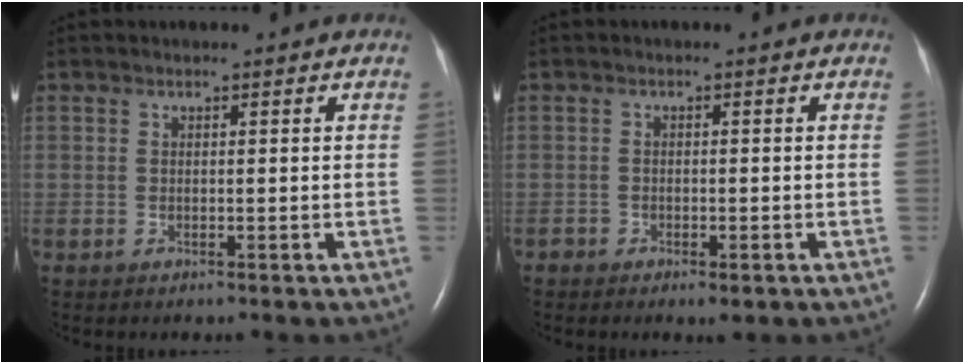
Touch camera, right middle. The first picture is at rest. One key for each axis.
{"total": 2.0, "fx": -1.2, "fy": 0.9, "fz": 1.2, "tx": -0.016, "ty": 0.000, "tz": -0.014}